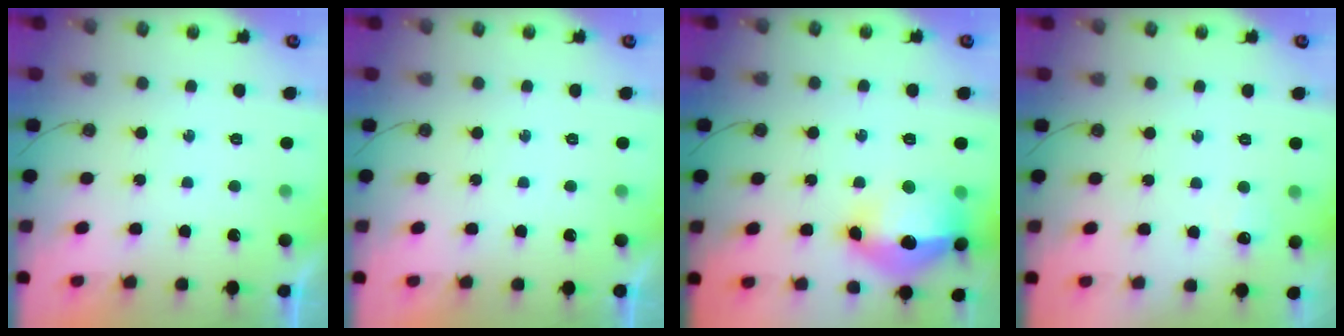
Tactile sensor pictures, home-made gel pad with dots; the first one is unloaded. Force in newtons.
{"total": 0.0}
{"total": 18.6, "press": 18.3, "slide": 3.1}
{"total": 5.0, "press": 4.9, "slide": 0.8}